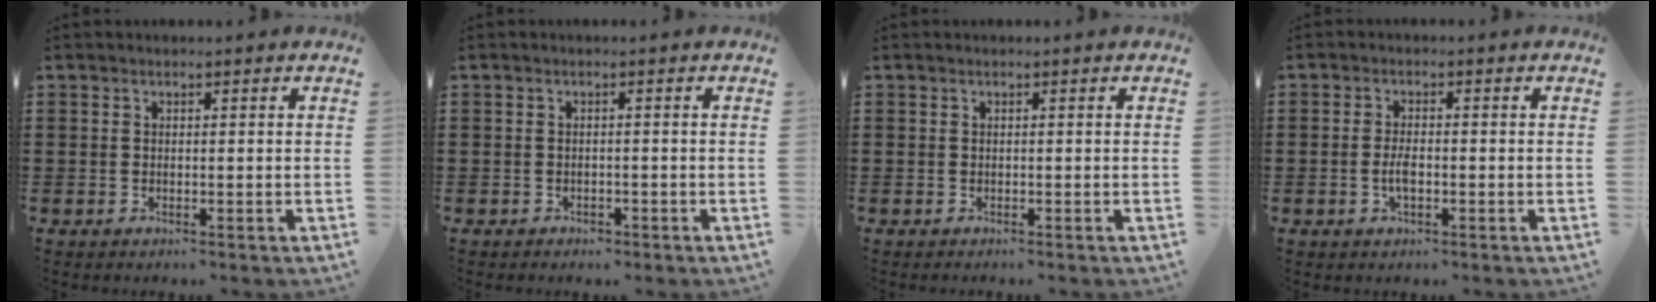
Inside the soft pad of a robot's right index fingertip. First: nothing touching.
{"total": 0.9, "force": [-0.8, 0.4, 0.1], "torque": [-0.006, 0.002, -0.019]}
{"total": 0.0}
{"total": 3.0, "force": [-0.8, 0.9, 2.7], "torque": [-0.057, -0.003, -0.018]}